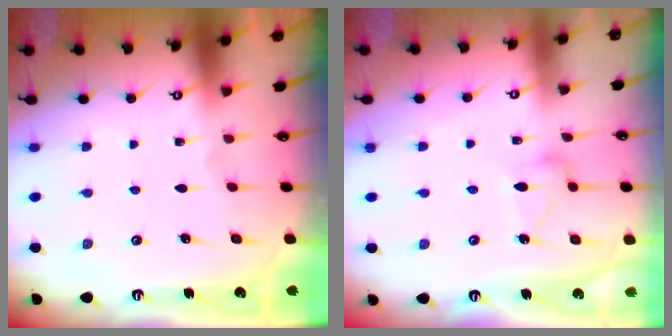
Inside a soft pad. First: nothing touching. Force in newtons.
{"total": 9.0, "press": 9.0, "slide": 0.4}